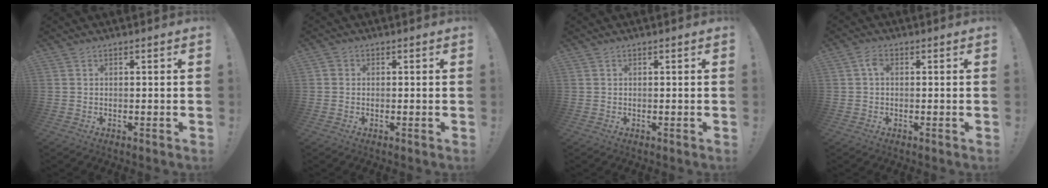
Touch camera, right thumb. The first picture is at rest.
{"total": 1.2, "force": [-0.3, 1.2, 0.2], "torque": [-0.006, 0.006, -0.005]}
{"total": 0.0}
{"total": 2.5, "force": [0.5, 1.6, 1.8], "torque": [-0.031, 0.006, 0.007]}